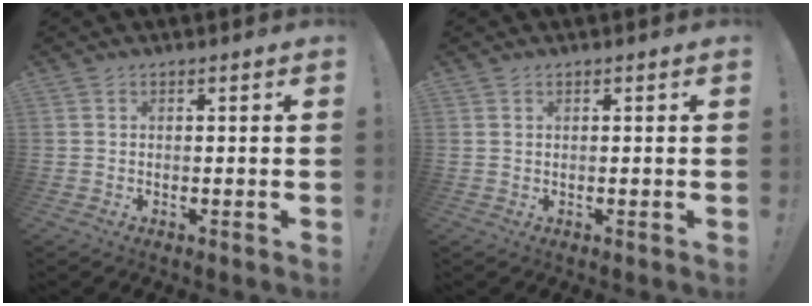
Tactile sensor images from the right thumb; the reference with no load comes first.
{"total": 0.0}